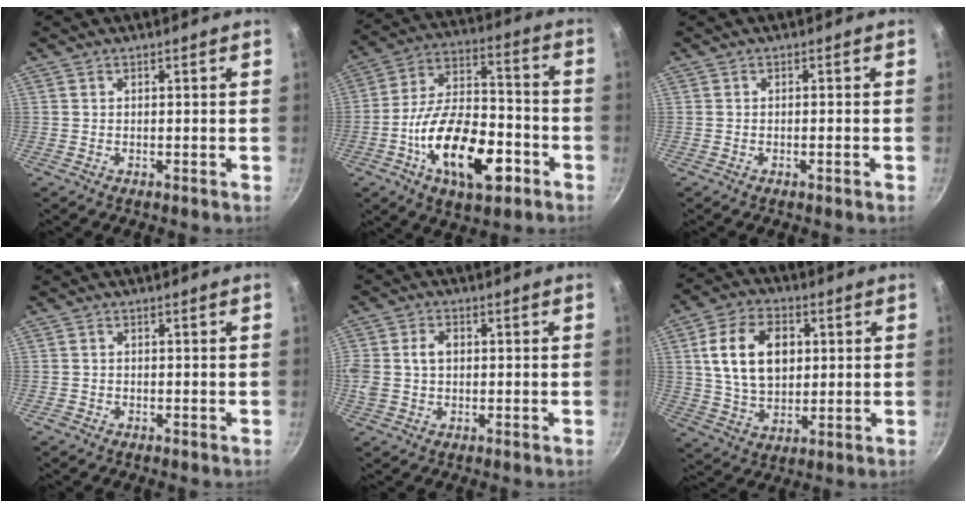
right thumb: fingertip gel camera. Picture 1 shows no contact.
{"total": 20.5, "force": [-8.0, 10.2, 16.0], "torque": [-0.242, 0.048, -0.140]}
{"total": 0.9, "force": [-0.5, 0.0, 0.8], "torque": [-0.021, 0.004, -0.008]}
{"total": 0.7, "force": [-0.5, 0.6, 0.1], "torque": [-0.002, 0.003, -0.007]}
{"total": 6.2, "force": [0.6, 4.5, 4.2], "torque": [-0.077, 0.011, 0.005]}
{"total": 14.8, "force": [3.0, 10.1, 10.4], "torque": [-0.163, 0.000, 0.052]}